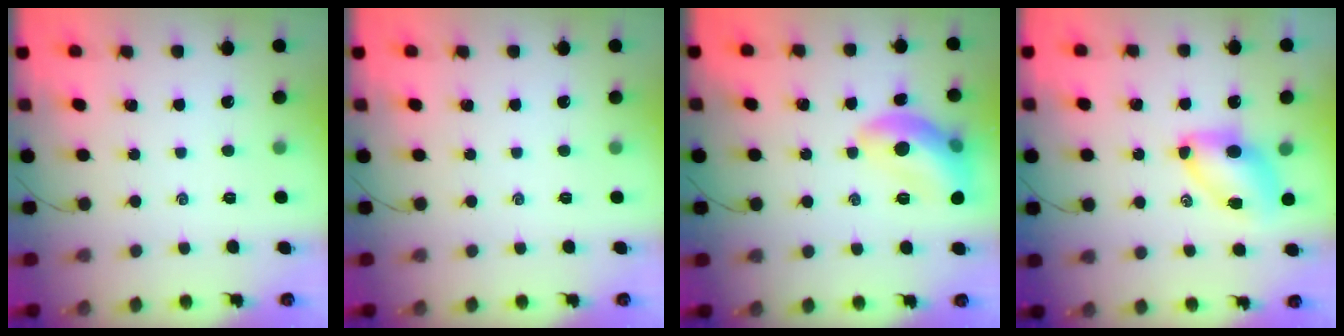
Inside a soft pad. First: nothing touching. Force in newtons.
{"total": 0.0}
{"total": 12.5, "press": 12.4, "slide": 0.9}
{"total": 7.7, "press": 7.7, "slide": 0.9}